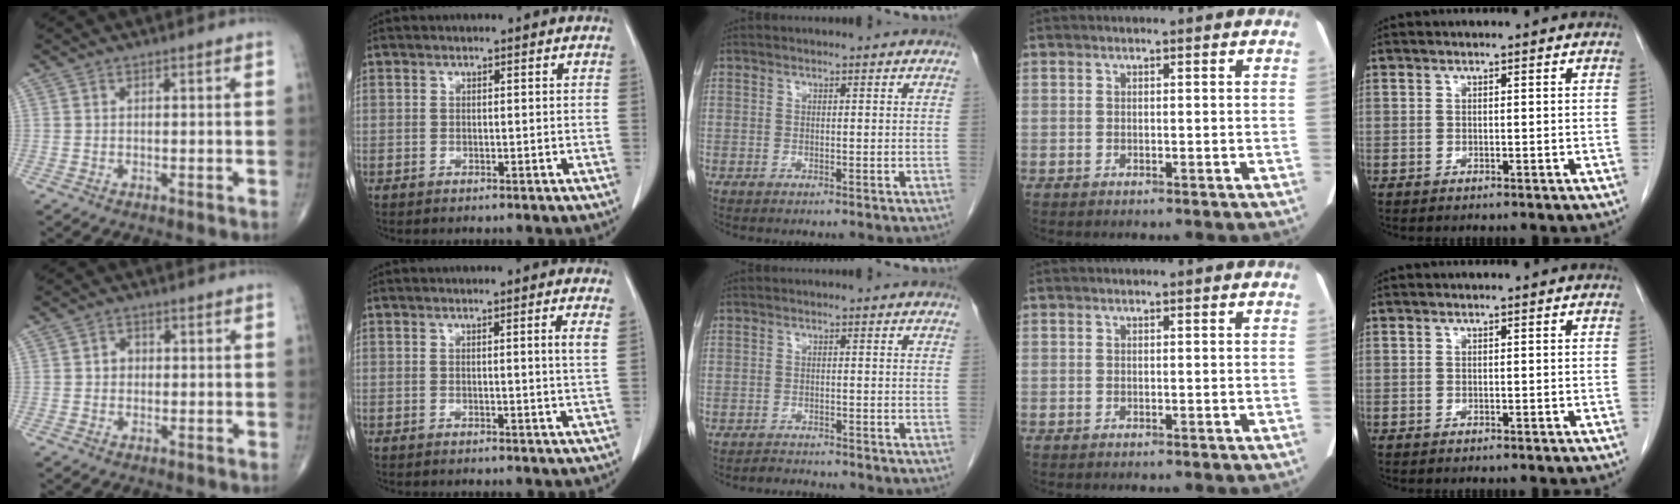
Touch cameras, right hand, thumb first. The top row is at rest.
{"thumb": {"total": 2.2, "force": [0.1, 1.9, 1.1], "torque": [-0.005, 0.007, -0.001]}, "index": {"total": 1.9, "force": [0.6, -0.6, 1.6], "torque": [-0.026, -0.006, 0.012]}, "middle": {"total": 1.8, "force": [-1.8, 0.2, -0.2], "torque": [-0.001, -0.010, -0.027]}}